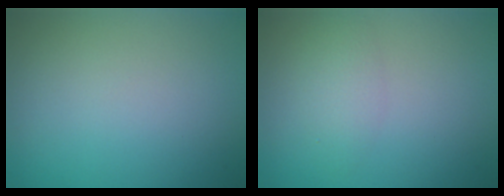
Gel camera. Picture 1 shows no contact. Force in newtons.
{"total": 2.0, "press": 2.0, "slide": 0.1}